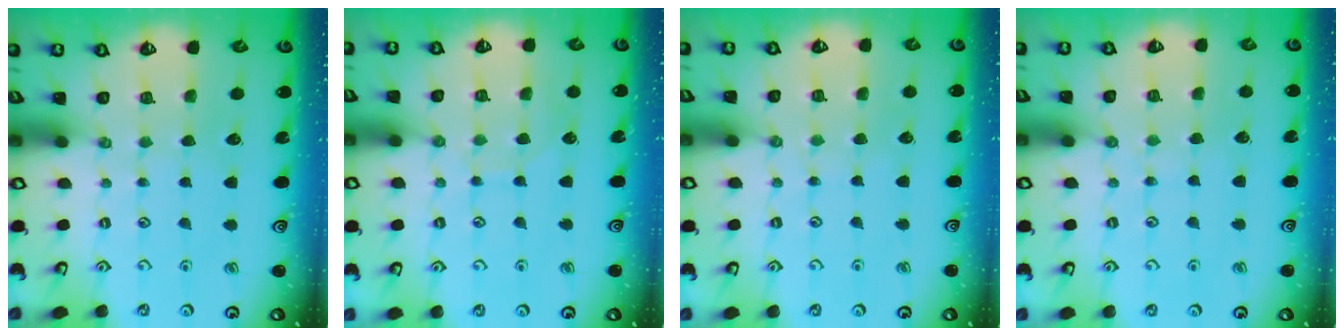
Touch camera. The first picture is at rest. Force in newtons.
{"total": 6.6, "press": 6.6, "slide": 0.4}
{"total": 2.8, "press": 2.8, "slide": 0.5}
{"total": 5.1, "press": 5.1, "slide": 0.6}